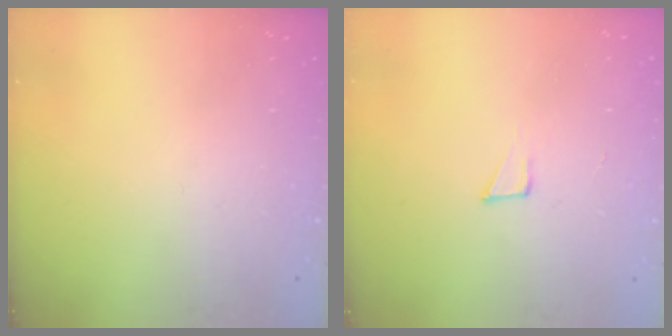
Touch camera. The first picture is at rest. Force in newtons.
{"total": 3.7, "press": 3.7, "slide": 0.2}